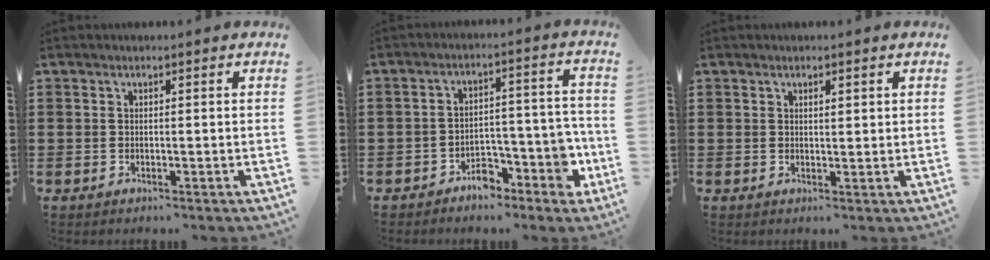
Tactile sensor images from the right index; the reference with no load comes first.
{"total": 6.5, "force": [-4.3, 3.7, 3.1], "torque": [-0.045, 0.020, -0.076]}
{"total": 1.0, "force": [0.5, 0.3, 0.8], "torque": [-0.016, 0.004, 0.008]}